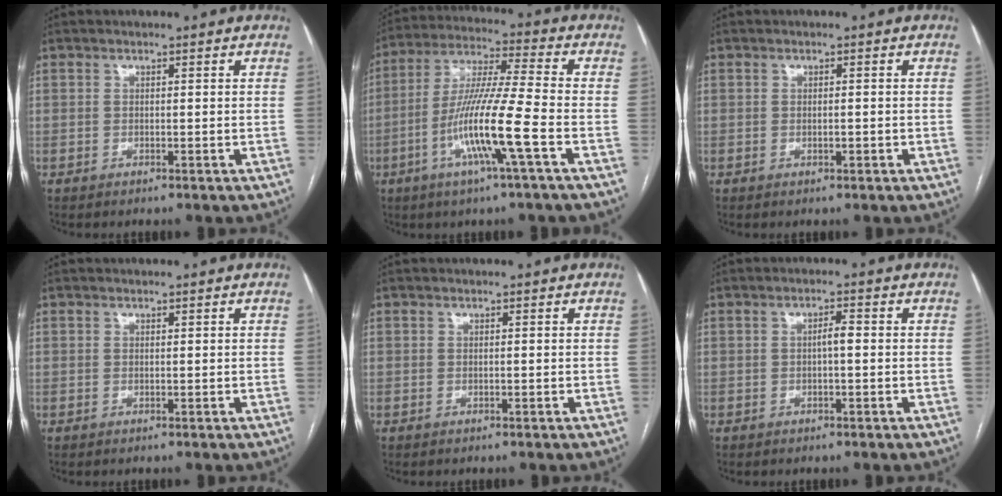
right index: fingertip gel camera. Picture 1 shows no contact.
{"total": 13.2, "force": [-4.6, -0.8, 12.4], "torque": [-0.244, -0.008, -0.094]}
{"total": 0.9, "force": [-0.3, 0.3, 0.8], "torque": [-0.017, -0.001, -0.003]}
{"total": 0.0}
{"total": 0.0}
{"total": 1.8, "force": [-0.1, 0.3, 1.8], "torque": [-0.031, 0.004, -0.003]}